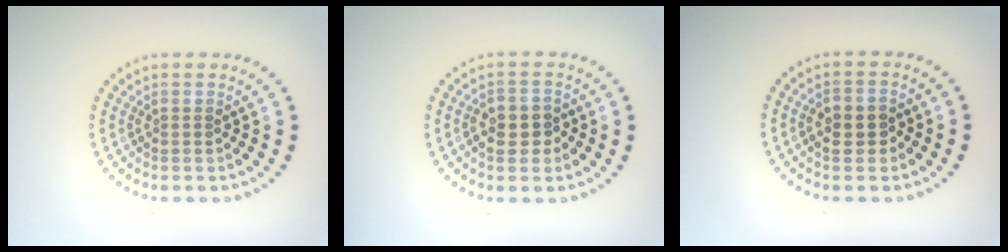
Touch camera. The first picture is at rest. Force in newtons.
{"total": 2.8, "press": 2.7, "slide": 0.6}
{"total": 2.6, "press": 2.5, "slide": 0.5}